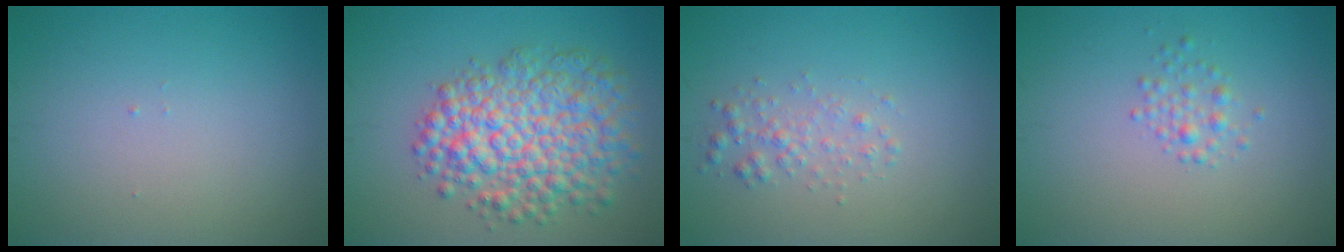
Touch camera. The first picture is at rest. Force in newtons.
{"total": 7.8, "press": 7.8, "slide": 0.2}
{"total": 1.7, "press": 1.7, "slide": 0.0}
{"total": 1.4, "press": 1.4, "slide": 0.1}